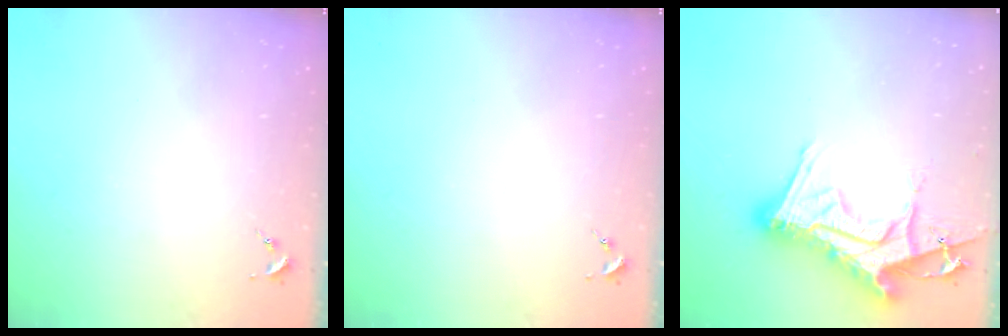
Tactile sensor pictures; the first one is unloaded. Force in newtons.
{"total": 0.0}
{"total": 22.4, "press": 22.4, "slide": 1.8}